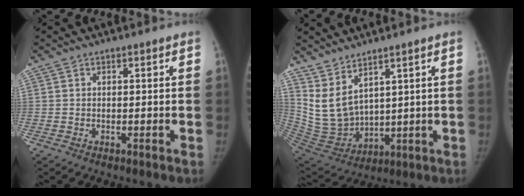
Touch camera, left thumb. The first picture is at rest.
{"total": 9.6, "force": [5.7, 4.6, 6.2], "torque": [-0.107, -0.040, 0.148]}